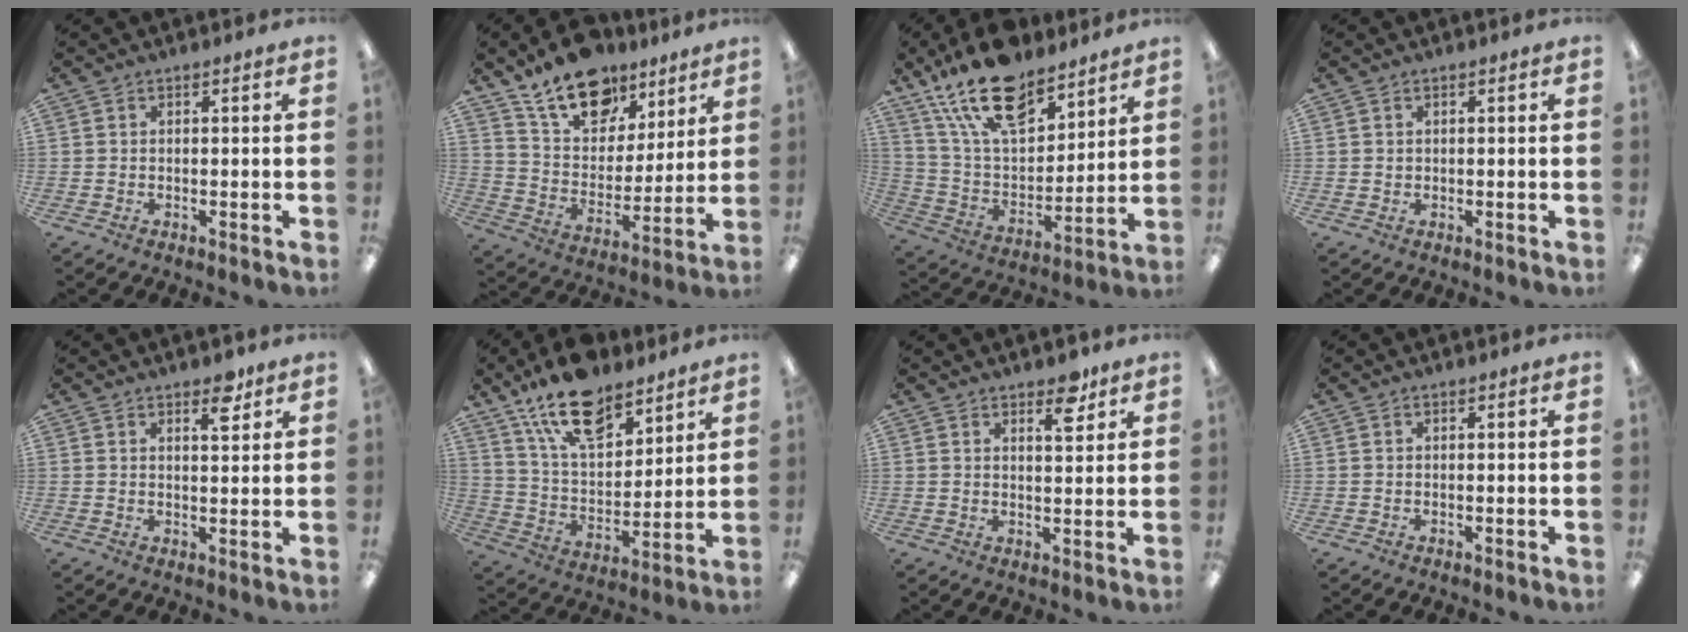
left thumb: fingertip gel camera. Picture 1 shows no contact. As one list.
[{"total": 17.3, "force": [12.4, 9.8, 7.0], "torque": [-0.121, -0.077, 0.226]}, {"total": 20.1, "force": [14.4, 9.1, 10.7], "torque": [-0.200, -0.073, 0.257]}, {"total": 0.7, "force": [0.3, 0.6, 0.1], "torque": [-0.004, 0.003, 0.006]}, {"total": 4.7, "force": [3.4, 1.9, 2.7], "torque": [-0.020, -0.019, 0.053]}, {"total": 17.7, "force": [12.6, 8.4, 9.1], "torque": [-0.165, -0.063, 0.227]}, {"total": 5.8, "force": [4.2, 2.4, 3.2], "torque": [-0.025, -0.024, 0.066]}, {"total": 0.0}]